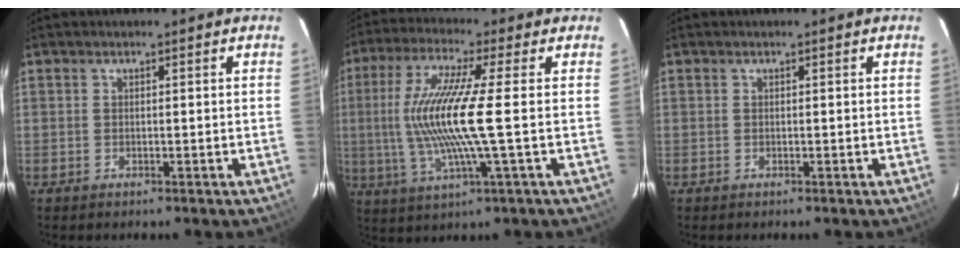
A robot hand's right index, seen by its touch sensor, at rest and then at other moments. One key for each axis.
{"total": 13.7, "fx": -0.4, "fy": -0.1, "fz": 13.7, "tx": -0.273, "ty": -0.007, "tz": -0.004}
{"total": 0.0}